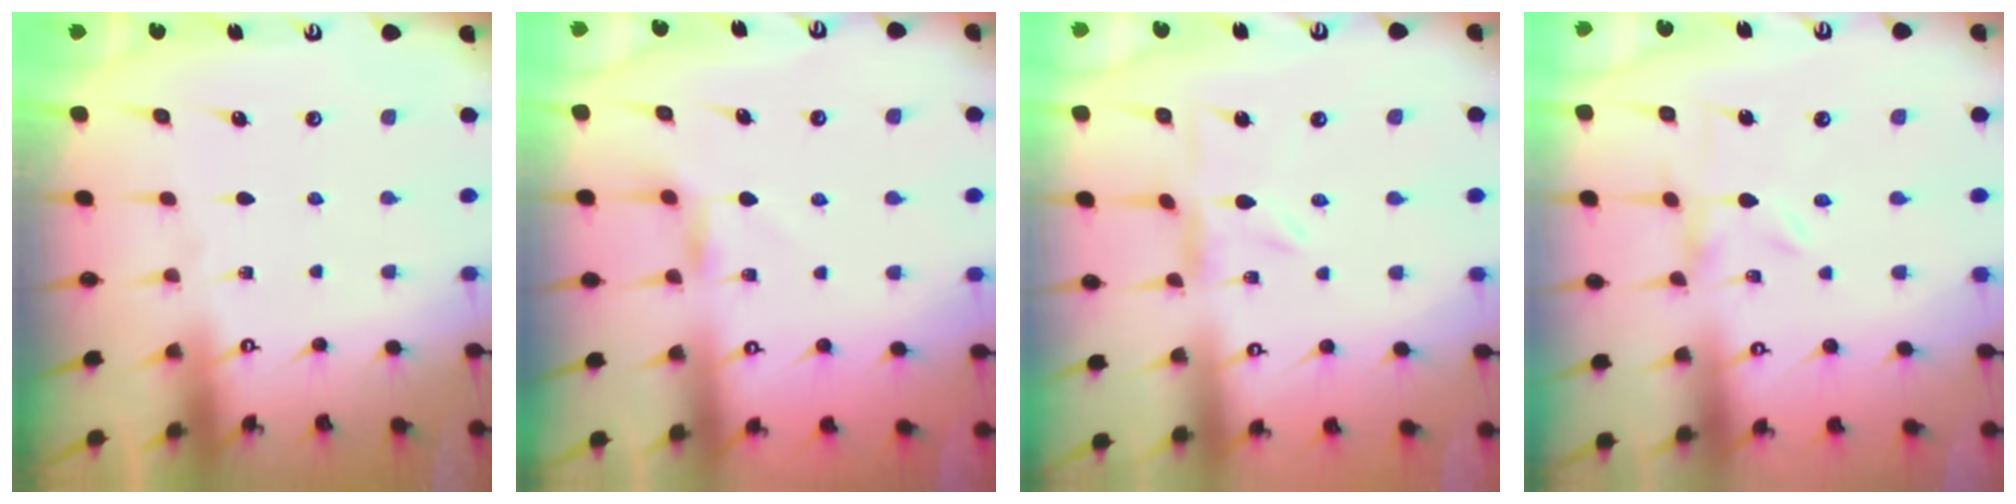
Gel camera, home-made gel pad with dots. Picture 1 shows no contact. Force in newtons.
{"total": 3.6, "press": 3.6, "slide": 0.5}
{"total": 0.8, "press": 0.7, "slide": 0.4}
{"total": 0.0}